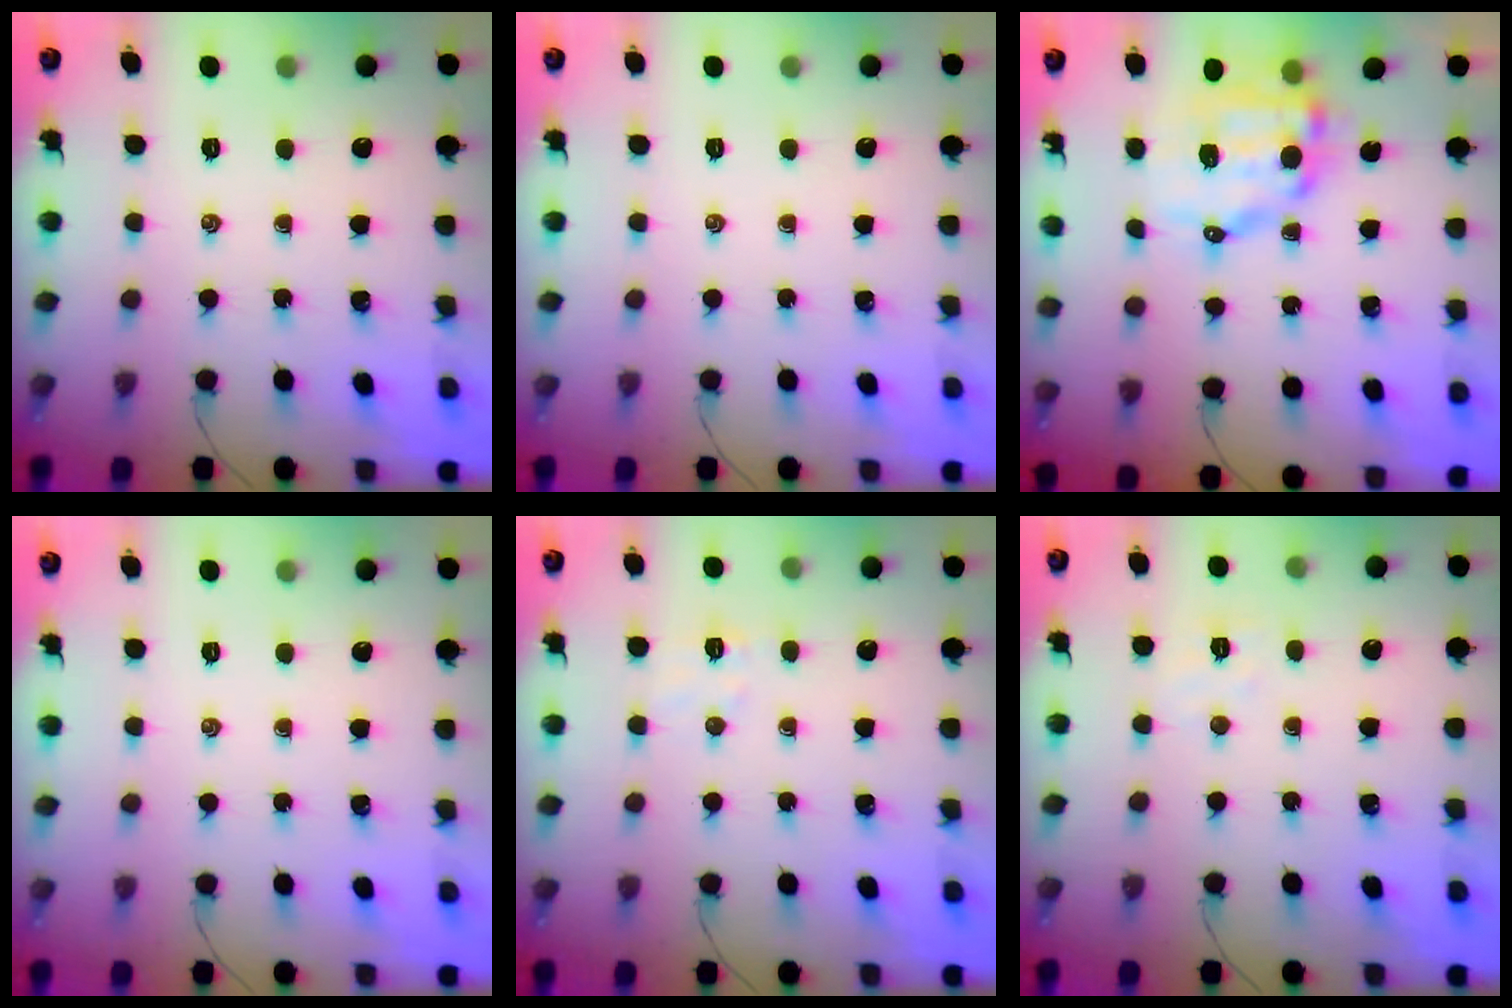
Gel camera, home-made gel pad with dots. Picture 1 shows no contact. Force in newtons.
{"total": 0.0}
{"total": 10.4, "press": 10.1, "slide": 2.2}
{"total": 0.0}
{"total": 5.9, "press": 5.8, "slide": 1.1}
{"total": 3.3, "press": 3.2, "slide": 0.9}